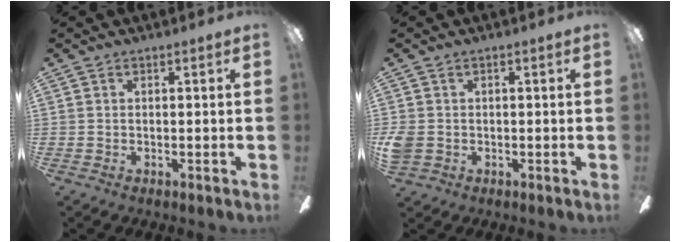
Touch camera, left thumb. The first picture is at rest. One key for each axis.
{"total": 3.5, "fx": -0.4, "fy": 3.0, "fz": 1.9, "tx": -0.045, "ty": 0.003, "tz": -0.008}